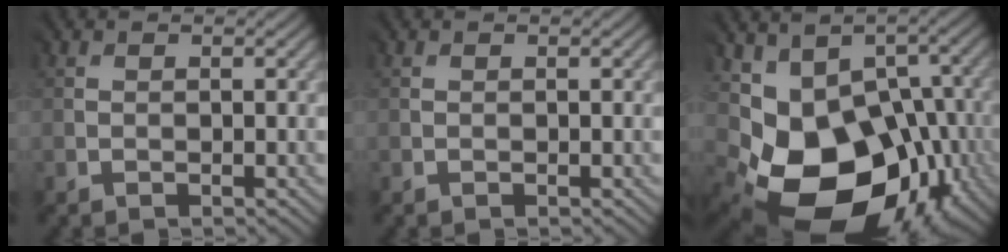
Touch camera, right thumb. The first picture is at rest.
{"total": 0.0}
{"total": 15.1, "force": [-3.4, 11.6, 9.0], "torque": [-0.135, -0.048, -0.029]}